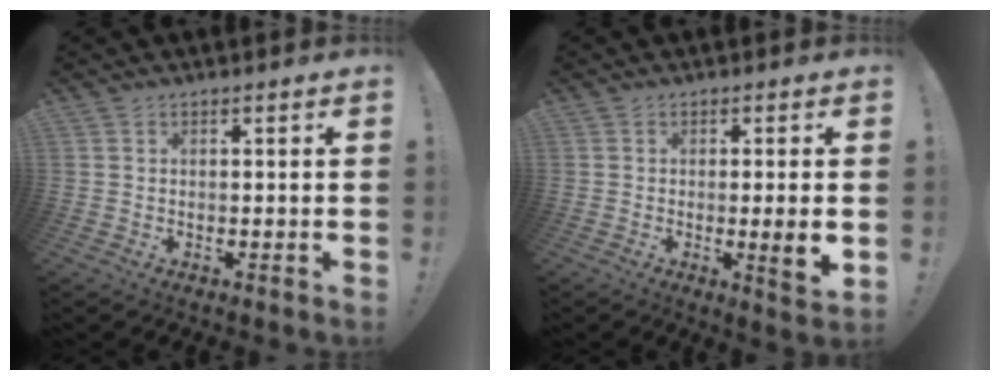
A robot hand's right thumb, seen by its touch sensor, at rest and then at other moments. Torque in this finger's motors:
{"motor_torque": [0.21, 0.57, 0.41, -0.35, 0.03]}